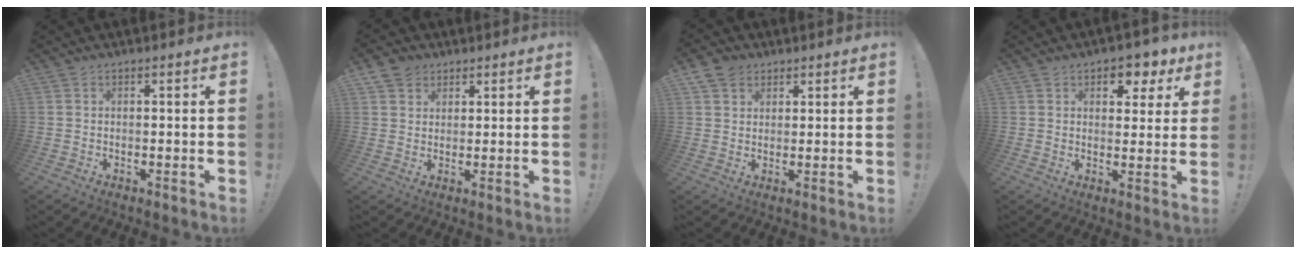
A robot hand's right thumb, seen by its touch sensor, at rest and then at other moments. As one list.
[{"total": 4.8, "force": [2.9, 3.8, 0.6], "torque": [-0.006, -0.014, 0.056]}, {"total": 5.4, "force": [3.1, 4.2, 1.6], "torque": [-0.030, -0.007, 0.062]}, {"total": 6.5, "force": [3.6, 4.6, 2.7], "torque": [-0.021, -0.026, 0.064]}]